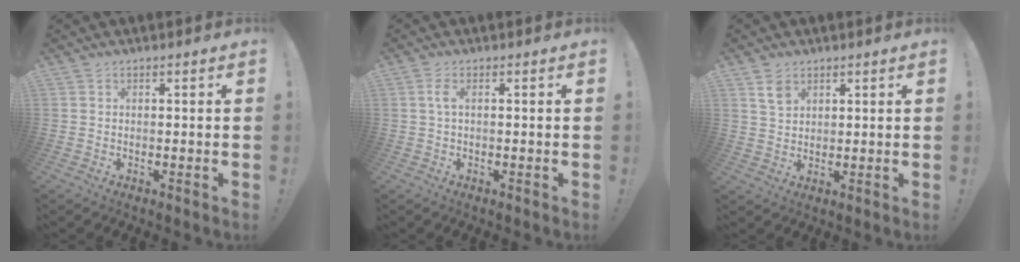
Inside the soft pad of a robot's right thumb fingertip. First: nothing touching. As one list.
[{"total": 2.4, "force": [0.3, 0.4, 2.3], "torque": [-0.045, 0.004, 0.004]}, {"total": 4.7, "force": [2.9, 3.2, 1.9], "torque": [-0.015, -0.016, 0.052]}]